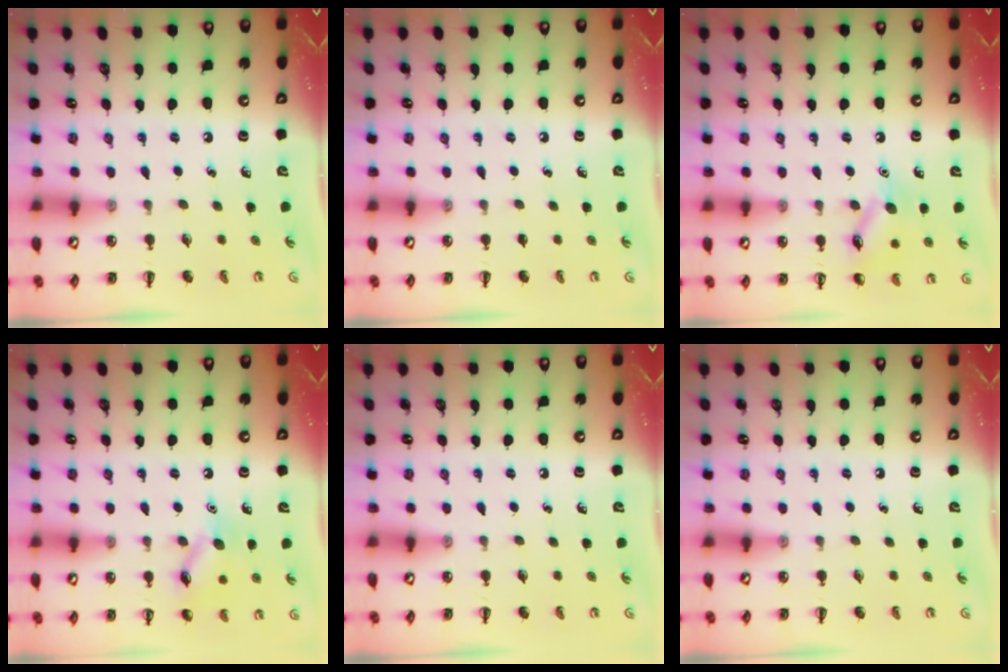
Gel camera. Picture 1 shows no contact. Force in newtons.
{"total": 0.0}
{"total": 11.2, "press": 11.2, "slide": 0.5}
{"total": 11.4, "press": 11.4, "slide": 0.6}
{"total": 0.0}
{"total": 0.0}